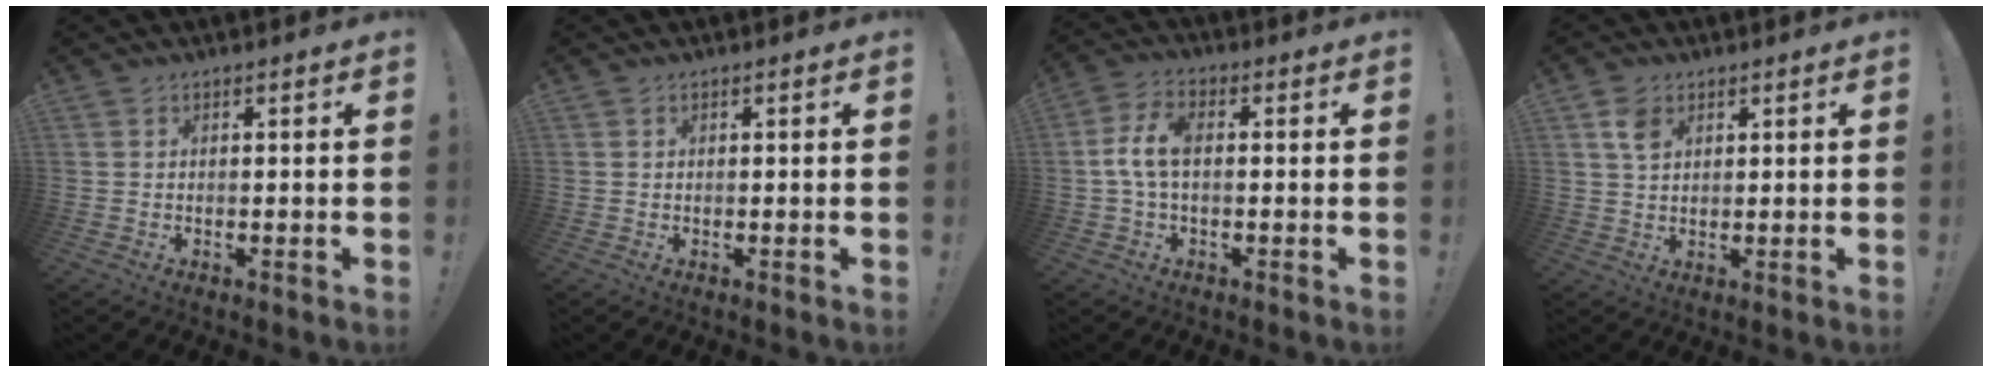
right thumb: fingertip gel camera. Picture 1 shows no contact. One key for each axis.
{"total": 0.0}
{"total": 7.5, "fx": 0.0, "fy": 3.9, "fz": 6.4, "tx": -0.135, "ty": 0.006, "tz": 0.004}
{"total": 4.6, "fx": 2.2, "fy": 3.1, "fz": 2.6, "tx": -0.033, "ty": -0.007, "tz": 0.040}